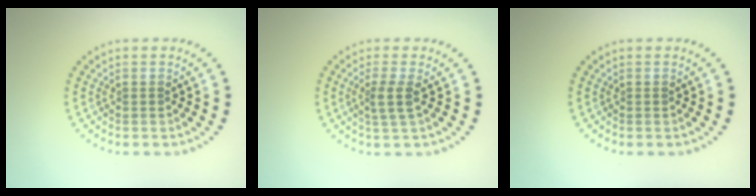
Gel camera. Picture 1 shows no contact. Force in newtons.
{"total": 1.8, "press": 1.5, "slide": 1.0}
{"total": 0.0}